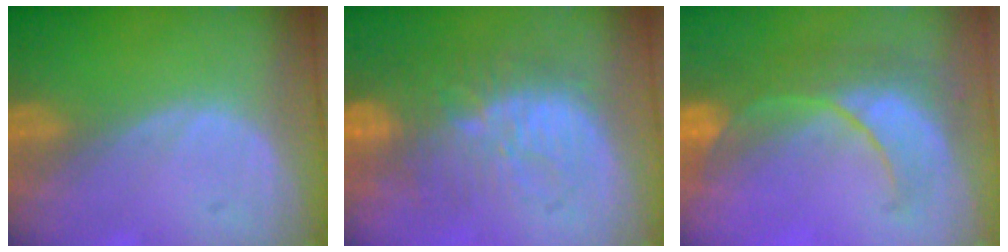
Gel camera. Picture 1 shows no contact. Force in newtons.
{"total": 10.7, "press": 9.9, "slide": 4.2}
{"total": 8.2, "press": 8.1, "slide": 0.8}